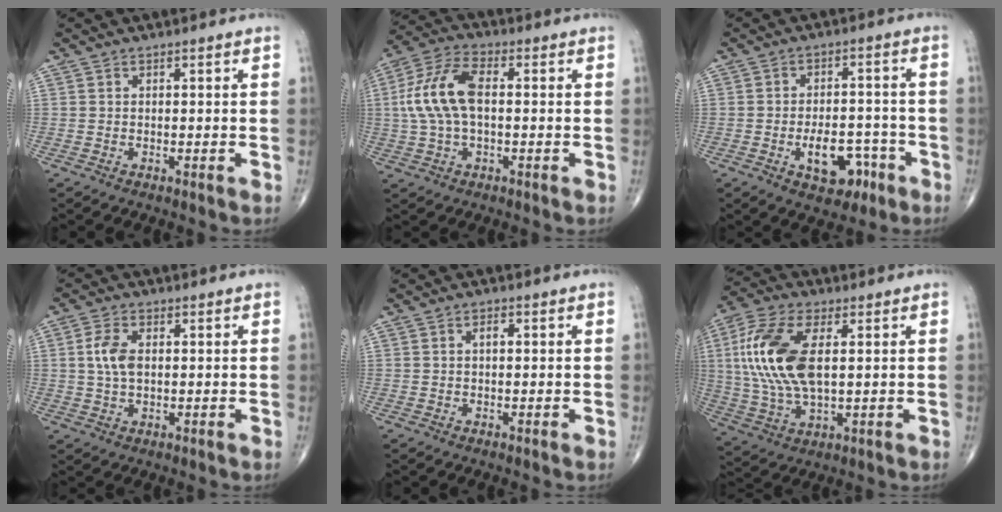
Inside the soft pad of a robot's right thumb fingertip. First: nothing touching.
{"total": 11.8, "force": [0.7, 6.1, 10.1], "torque": [-0.217, 0.028, 0.008]}
{"total": 8.8, "force": [-3.7, 5.3, 6.0], "torque": [-0.063, 0.030, -0.049]}
{"total": 5.0, "force": [0.6, 2.9, 4.1], "torque": [-0.089, 0.002, 0.008]}
{"total": 1.2, "force": [0.1, 0.7, 1.0], "torque": [-0.015, 0.002, -0.001]}
{"total": 16.8, "force": [2.6, 8.2, 14.4], "torque": [-0.317, 0.000, 0.051]}